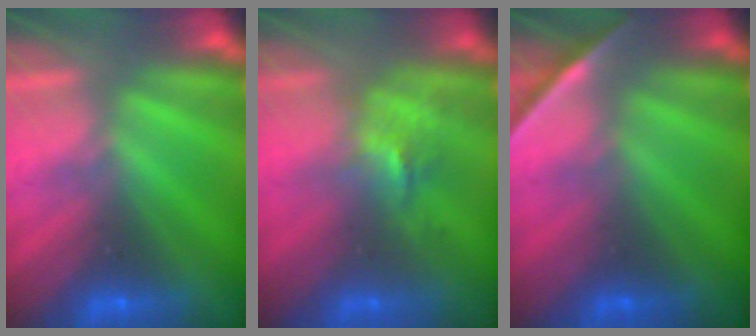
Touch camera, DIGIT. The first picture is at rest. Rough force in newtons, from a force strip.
{"total": 2.4}
{"total": 1.7}